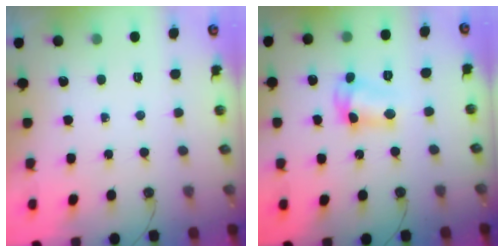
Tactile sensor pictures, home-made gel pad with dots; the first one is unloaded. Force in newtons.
{"total": 6.7, "press": 6.7, "slide": 0.2}